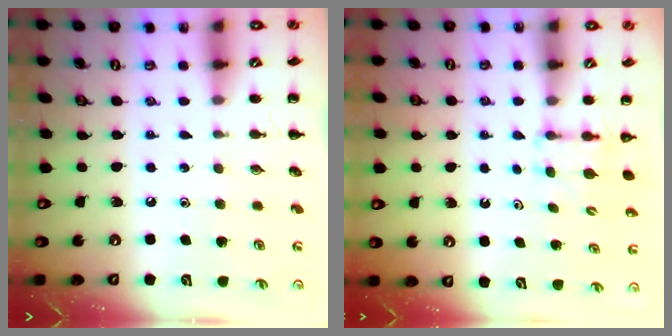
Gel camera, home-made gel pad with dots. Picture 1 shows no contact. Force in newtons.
{"total": 2.7, "press": 2.5, "slide": 1.1}